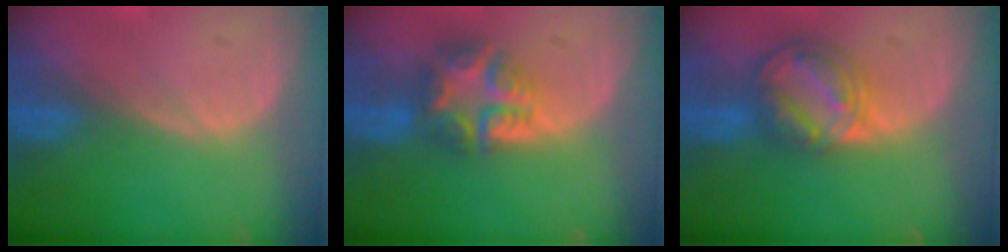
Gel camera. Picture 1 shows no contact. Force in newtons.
{"total": 7.6, "press": 6.7, "slide": 3.6}
{"total": 8.2, "press": 7.0, "slide": 4.3}